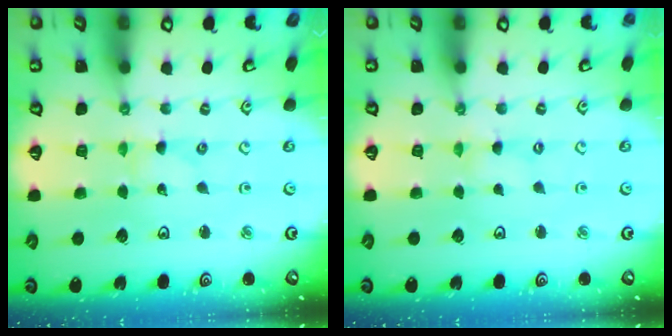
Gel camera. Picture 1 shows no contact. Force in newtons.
{"total": 0.0}